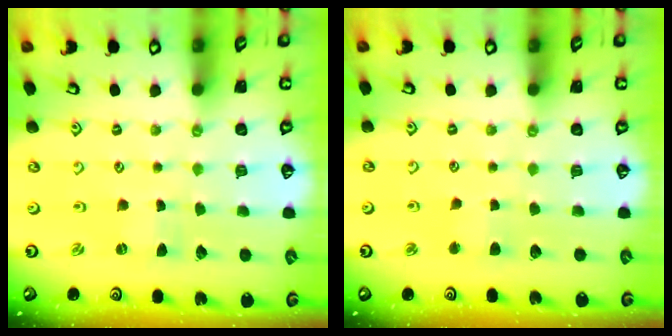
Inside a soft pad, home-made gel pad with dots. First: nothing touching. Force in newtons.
{"total": 2.4, "press": 2.3, "slide": 0.5}